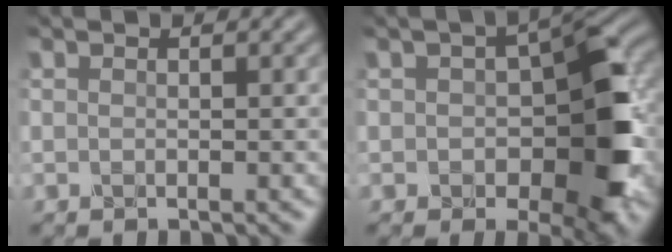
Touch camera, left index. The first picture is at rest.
{"total": 9.1, "force": [-1.0, 5.0, 7.5], "torque": [-0.094, 0.005, -0.014]}